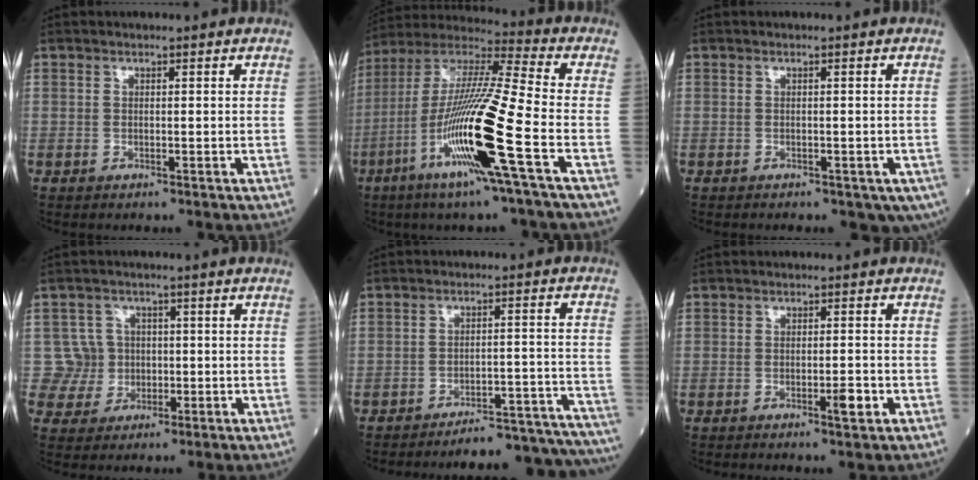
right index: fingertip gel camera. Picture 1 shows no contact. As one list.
[{"total": 19.1, "force": [-6.7, -0.6, 17.9], "torque": [-0.373, -0.026, -0.137]}, {"total": 4.1, "force": [-2.3, 1.9, 2.8], "torque": [-0.018, -0.005, -0.029]}, {"total": 5.1, "force": [0.2, 5.0, -0.5], "torque": [0.024, 0.012, 0.008]}, {"total": 16.8, "force": [-16.5, 0.7, 3.1], "torque": [0.010, 0.026, -0.203]}, {"total": 2.4, "force": [-0.9, 0.5, 2.1], "torque": [-0.031, -0.001, -0.010]}]